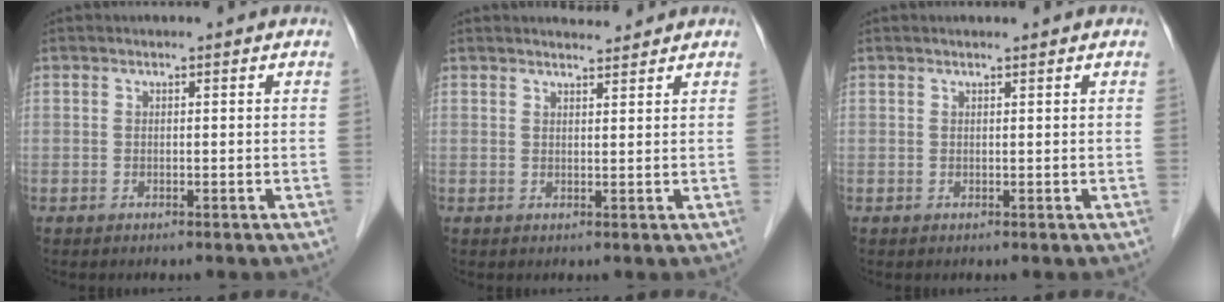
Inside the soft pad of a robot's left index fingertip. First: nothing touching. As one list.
[{"total": 2.6, "force": [2.5, 0.2, 0.4], "torque": [-0.011, 0.004, 0.041]}, {"total": 0.9, "force": [0.8, -0.1, 0.4], "torque": [-0.009, 0.006, 0.016]}]